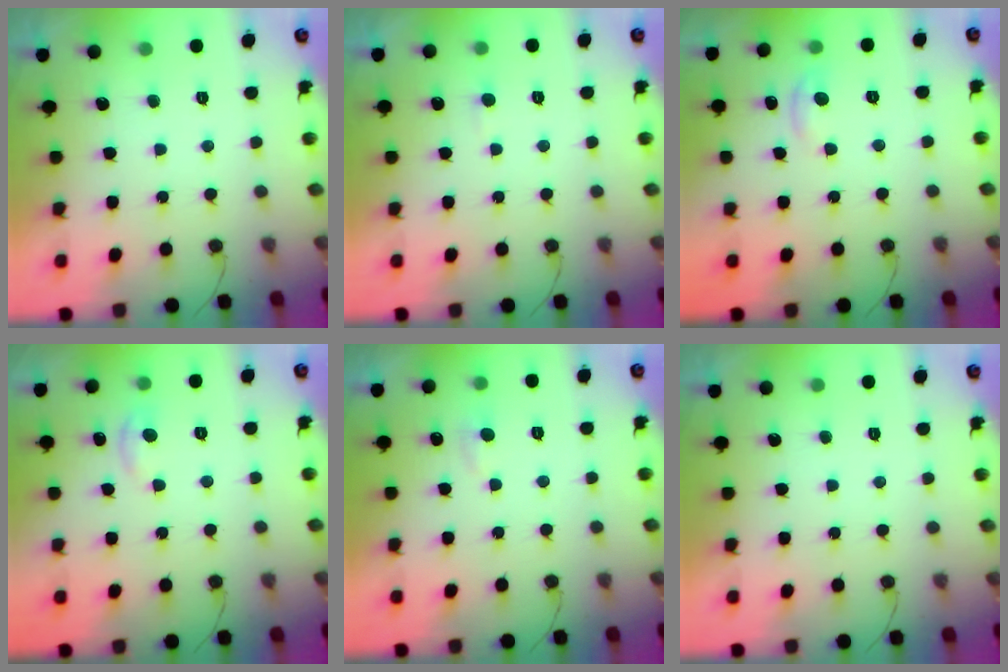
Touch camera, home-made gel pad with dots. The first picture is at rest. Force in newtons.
{"total": 2.3, "press": 2.3, "slide": 0.3}
{"total": 3.1, "press": 3.1, "slide": 0.2}
{"total": 3.9, "press": 3.9, "slide": 0.5}
{"total": 4.0, "press": 3.9, "slide": 0.5}
{"total": 0.0}